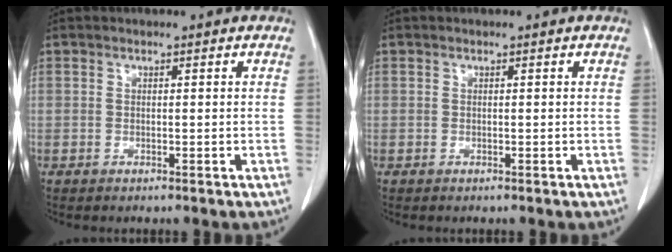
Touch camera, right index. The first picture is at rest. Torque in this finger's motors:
{"motor_torque": [0.00, 0.00, 0.00, 0.00]}